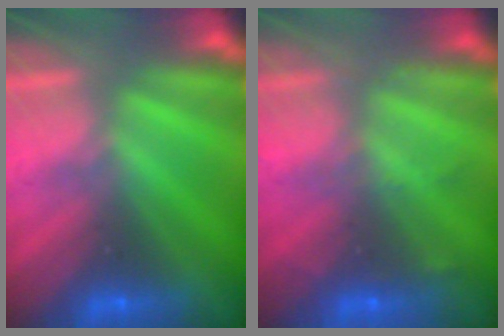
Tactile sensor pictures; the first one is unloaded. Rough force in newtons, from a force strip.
{"total": 2.3}